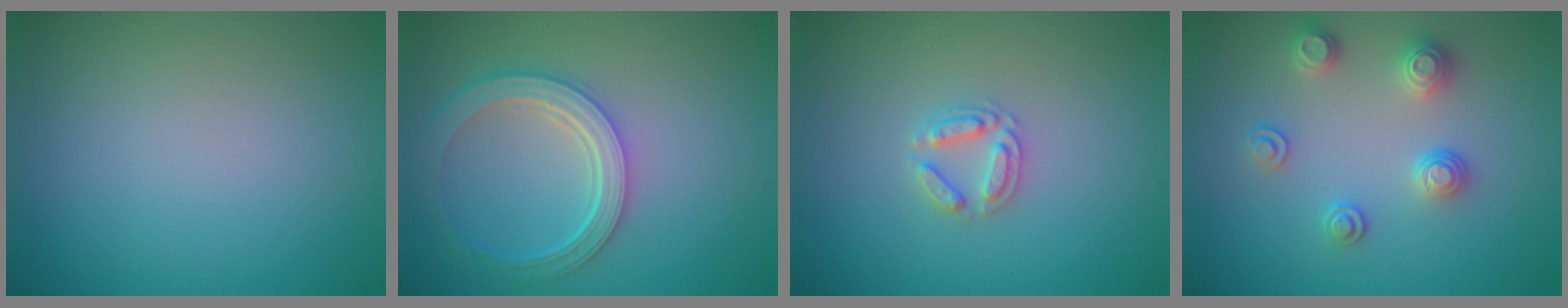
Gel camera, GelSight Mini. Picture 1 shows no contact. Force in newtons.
{"total": 5.0, "press": 3.9, "slide": 3.1}
{"total": 2.2, "press": 2.2, "slide": 0.3}
{"total": 2.7, "press": 2.6, "slide": 0.3}